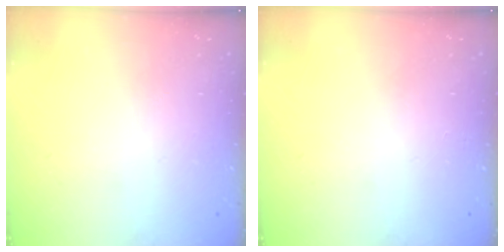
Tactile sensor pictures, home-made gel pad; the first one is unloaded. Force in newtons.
{"total": 0.0}